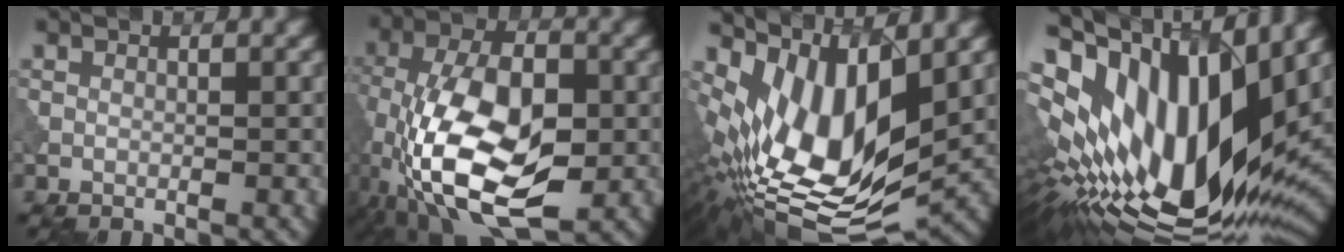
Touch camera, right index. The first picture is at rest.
{"total": 13.9, "force": [-4.4, 7.1, 11.1], "torque": [-0.223, -0.008, -0.086]}
{"total": 13.1, "force": [2.3, 6.2, 11.3], "torque": [-0.211, -0.010, 0.044]}
{"total": 18.4, "force": [3.1, 8.4, 16.1], "torque": [-0.298, 0.001, 0.050]}